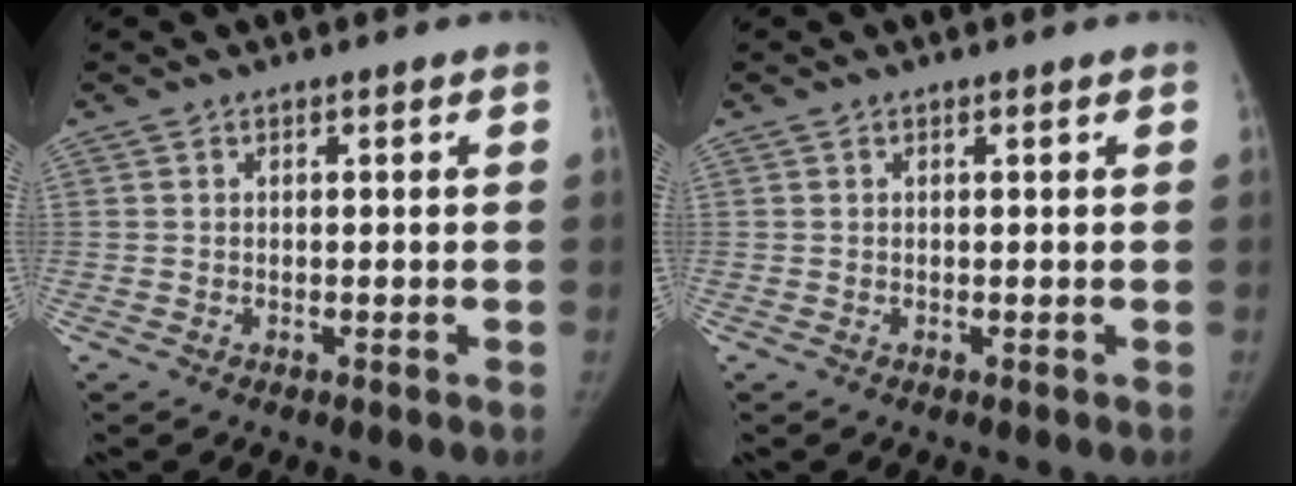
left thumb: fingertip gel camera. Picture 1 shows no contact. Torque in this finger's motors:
{"motor_torque": [-0.38, 0.00, -0.23, 0.11, -0.04]}